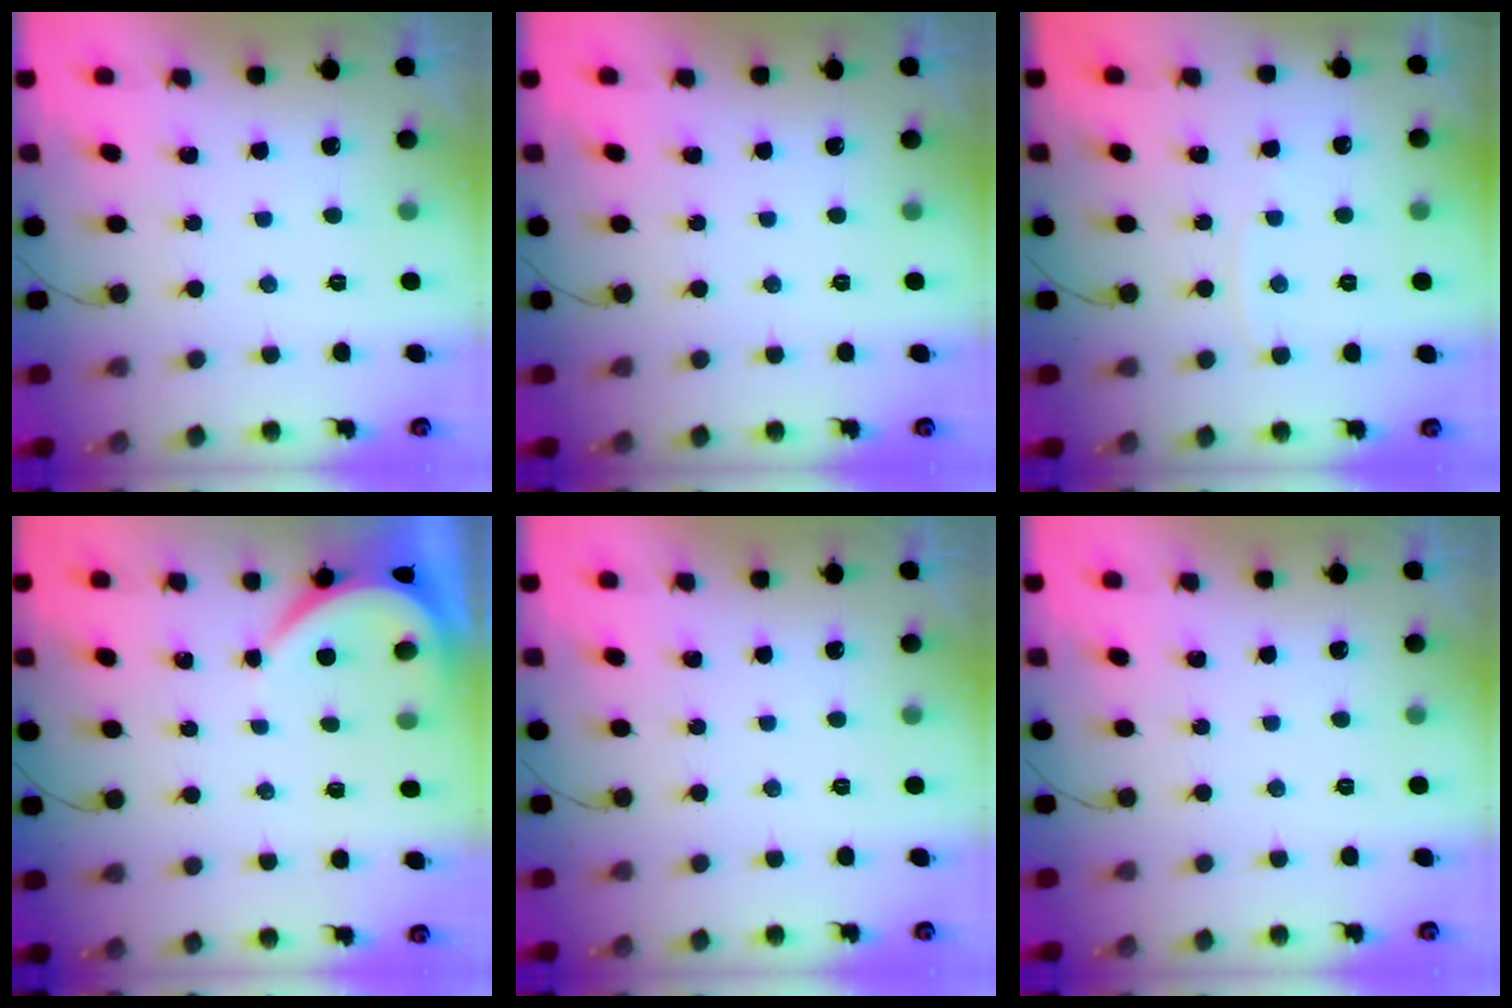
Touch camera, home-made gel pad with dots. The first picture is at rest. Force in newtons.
{"total": 0.0}
{"total": 2.6, "press": 2.6, "slide": 0.3}
{"total": 3.9, "press": 3.9, "slide": 0.6}
{"total": 0.0}
{"total": 0.0}